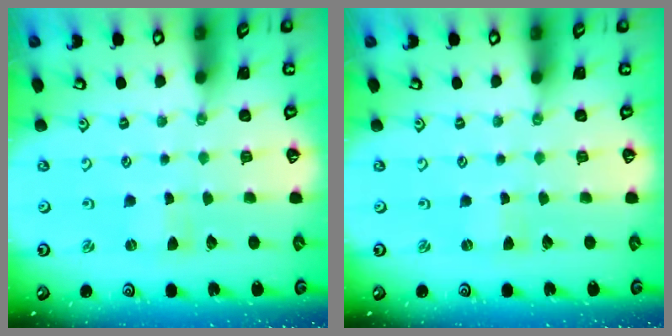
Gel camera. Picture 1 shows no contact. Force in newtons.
{"total": 0.0}